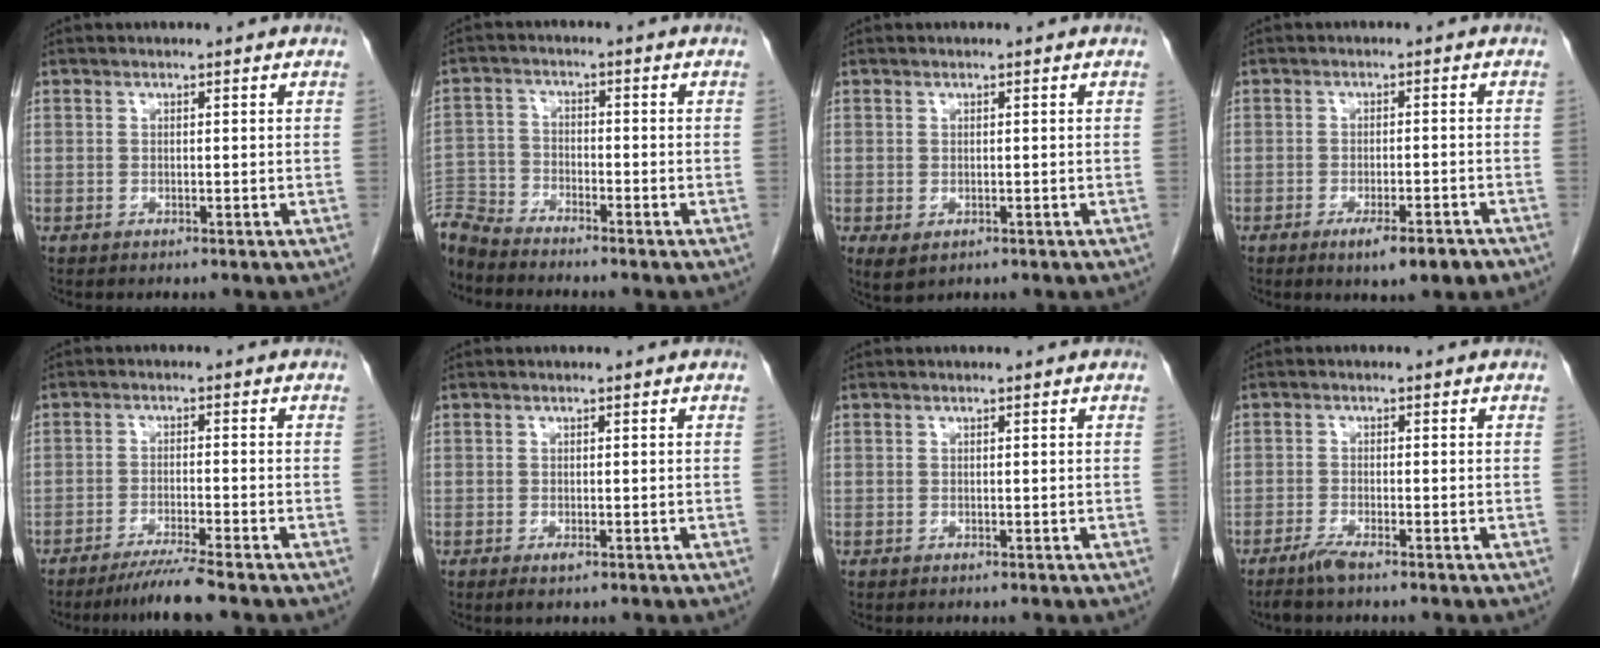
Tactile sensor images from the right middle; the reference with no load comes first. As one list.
[{"total": 6.9, "force": [-6.8, 0.3, 0.9], "torque": [-0.015, -0.007, -0.132]}, {"total": 2.3, "force": [-0.7, 1.5, 1.6], "torque": [-0.026, -0.007, 0.001]}, {"total": 5.7, "force": [-3.7, 0.9, 4.2], "torque": [-0.059, -0.009, -0.049]}, {"total": 4.9, "force": [-4.0, -1.2, 2.6], "torque": [-0.047, -0.017, -0.075]}, {"total": 1.0, "force": [-0.5, 0.3, 0.8], "torque": [-0.014, -0.002, -0.006]}, {"total": 0.0}, {"total": 2.4, "force": [-1.9, -0.1, 1.4], "torque": [-0.039, -0.006, -0.041]}]